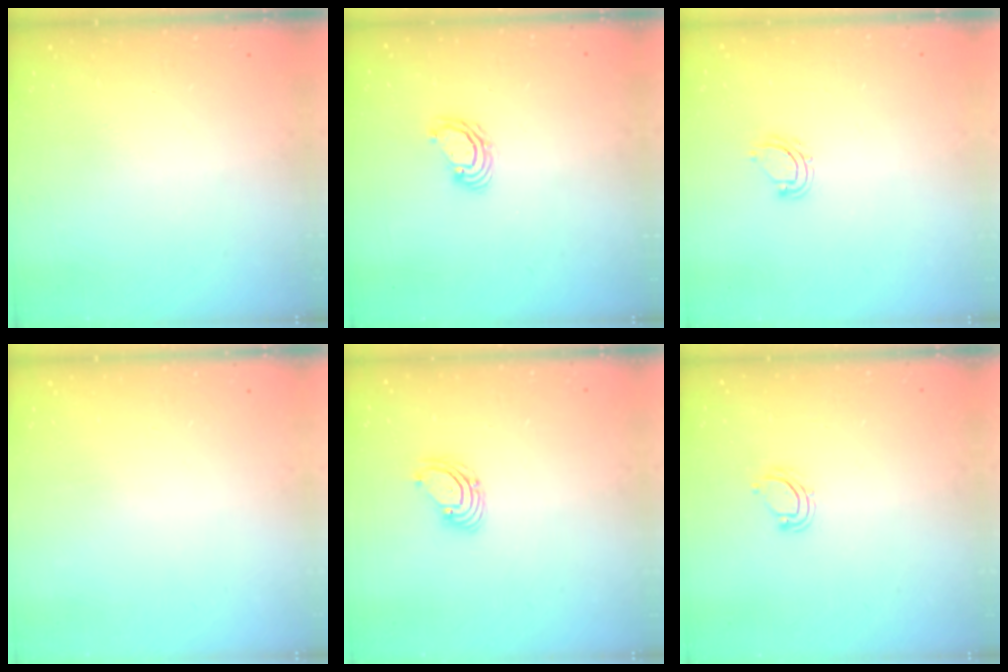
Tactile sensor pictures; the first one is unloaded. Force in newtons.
{"total": 4.3, "press": 4.3, "slide": 0.1}
{"total": 5.4, "press": 5.4, "slide": 0.4}
{"total": 0.0}
{"total": 2.7, "press": 2.7, "slide": 0.3}
{"total": 4.8, "press": 4.8, "slide": 0.4}